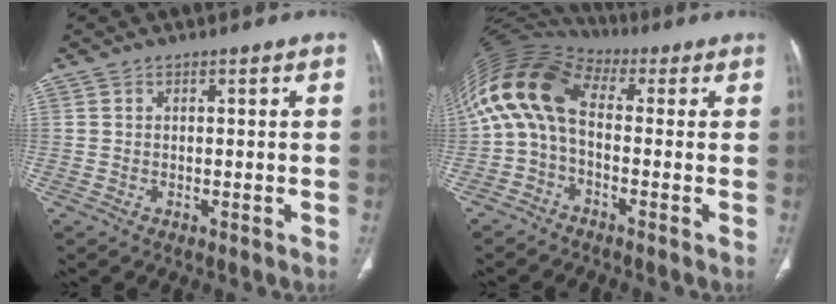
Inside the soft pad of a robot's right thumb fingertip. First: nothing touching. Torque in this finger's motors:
{"motor_torque": [0.16, 0.66, 1.34, -0.92, 0.57]}